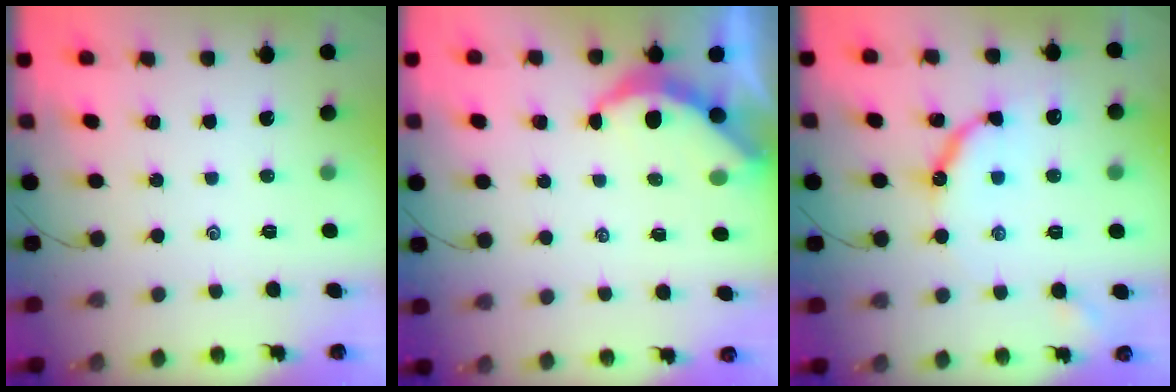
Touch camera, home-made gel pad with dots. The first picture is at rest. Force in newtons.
{"total": 5.8, "press": 5.8, "slide": 0.3}
{"total": 10.8, "press": 10.8, "slide": 1.1}